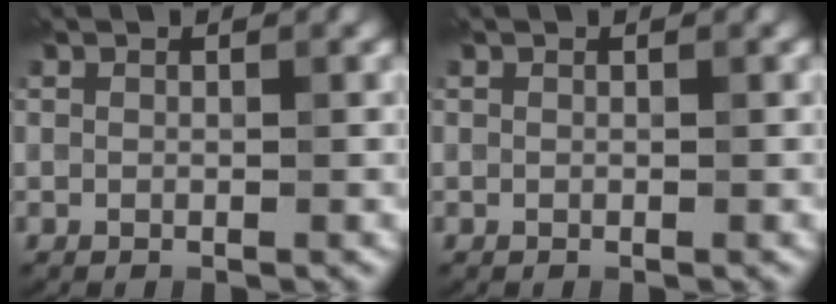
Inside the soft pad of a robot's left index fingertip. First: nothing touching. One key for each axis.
{"total": 0.0}